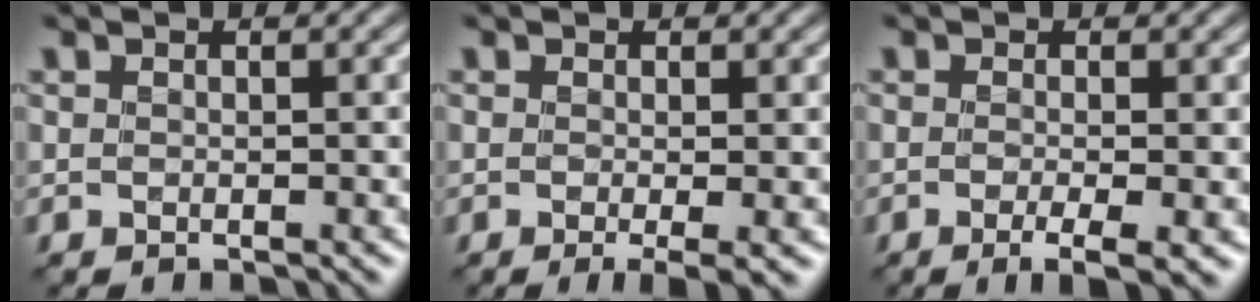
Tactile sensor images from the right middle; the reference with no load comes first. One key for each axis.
{"total": 2.7, "fx": -0.9, "fy": 0.6, "fz": 2.5, "tx": -0.048, "ty": -0.006, "tz": -0.016}
{"total": 2.9, "fx": -1.0, "fy": 0.6, "fz": 2.7, "tx": -0.051, "ty": -0.007, "tz": -0.019}